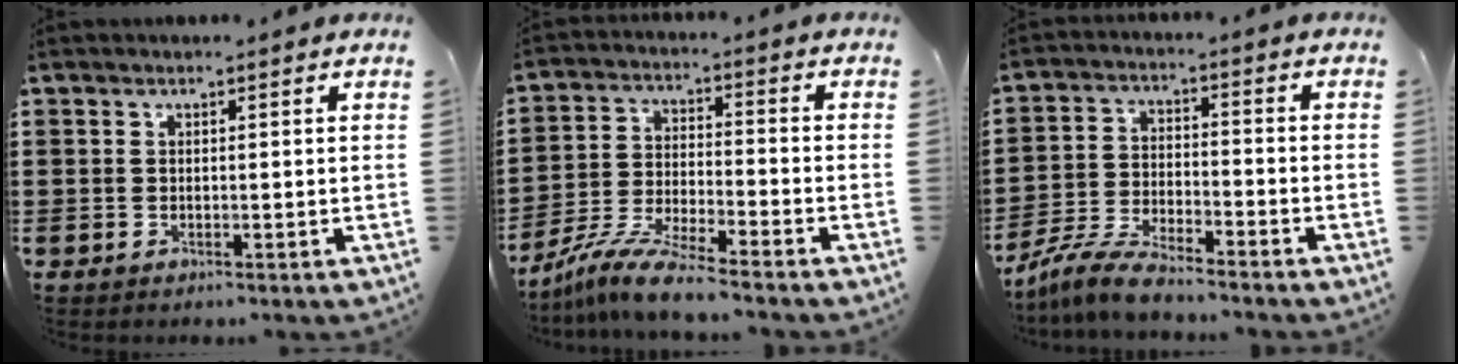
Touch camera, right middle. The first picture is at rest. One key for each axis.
{"total": 8.5, "fx": -7.8, "fy": 0.1, "fz": 3.5, "tx": -0.073, "ty": 0.000, "tz": -0.152}
{"total": 6.7, "fx": -6.3, "fy": 0.5, "fz": 2.3, "tx": -0.062, "ty": -0.004, "tz": -0.123}